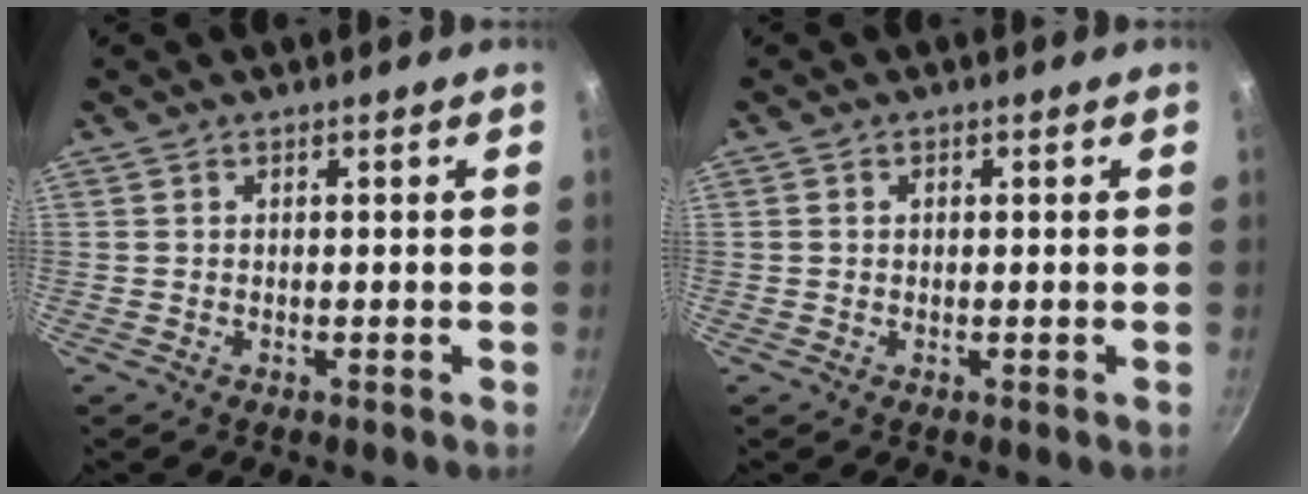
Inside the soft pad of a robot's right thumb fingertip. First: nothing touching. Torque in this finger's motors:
{"motor_torque": [-0.47, 0.15, -0.49, 0.35, 0.06]}